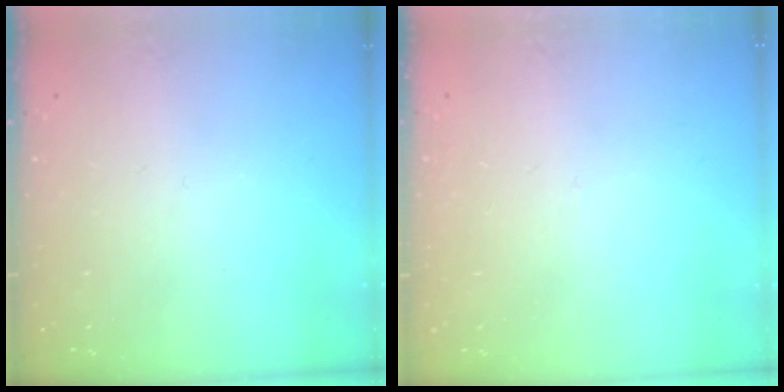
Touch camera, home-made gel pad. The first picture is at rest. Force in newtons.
{"total": 2.7, "press": 2.7, "slide": 0.3}